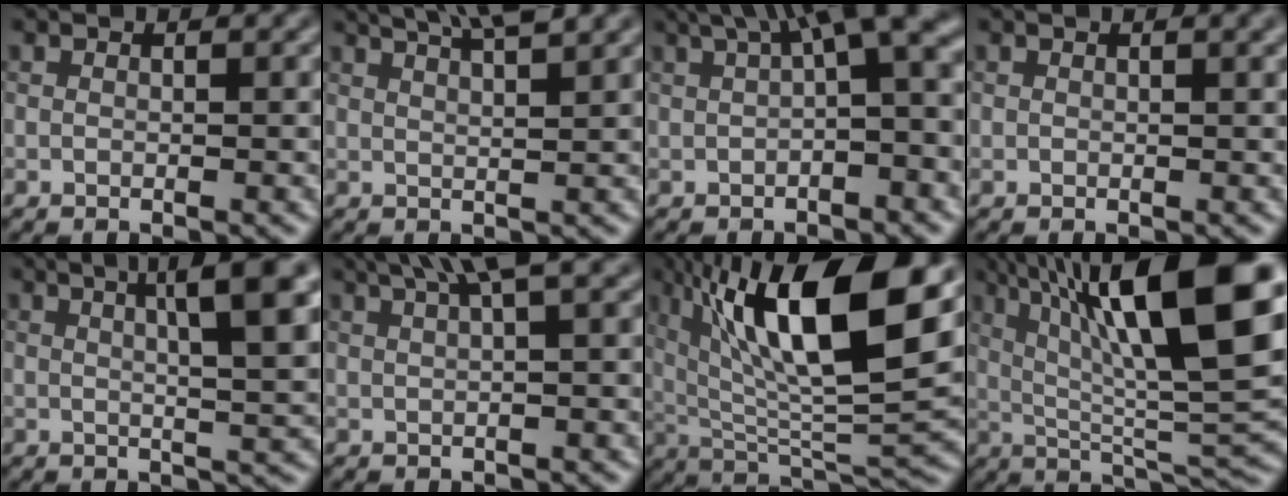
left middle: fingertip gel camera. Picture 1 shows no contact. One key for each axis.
{"total": 5.7, "fx": 4.4, "fy": 1.3, "fz": 3.4, "tx": -0.030, "ty": 0.035, "tz": 0.042}
{"total": 8.2, "fx": 2.7, "fy": 2.1, "fz": 7.4, "tx": -0.104, "ty": 0.028, "tz": 0.053}
{"total": 1.5, "fx": 1.0, "fy": 0.6, "fz": 0.9, "tx": -0.003, "ty": 0.008, "tz": 0.005}
{"total": 7.3, "fx": 2.7, "fy": 1.3, "fz": 6.6, "tx": -0.073, "ty": 0.016, "tz": 0.052}
{"total": 4.1, "fx": 2.4, "fy": 0.4, "fz": 3.3, "tx": -0.055, "ty": 0.020, "tz": 0.042}
{"total": 13.2, "fx": 5.2, "fy": 3.8, "fz": 11.5, "tx": -0.193, "ty": 0.014, "tz": 0.100}
{"total": 14.5, "fx": 5.3, "fy": 3.5, "fz": 13.0, "tx": -0.210, "ty": 0.016, "tz": 0.097}